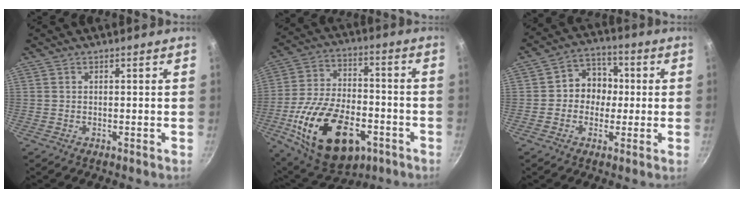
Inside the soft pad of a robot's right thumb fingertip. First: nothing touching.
{"total": 25.2, "force": [-9.6, 14.5, 18.2], "torque": [-0.310, 0.032, -0.153]}
{"total": 8.3, "force": [0.0, 7.4, 3.9], "torque": [-0.010, 0.019, -0.014]}